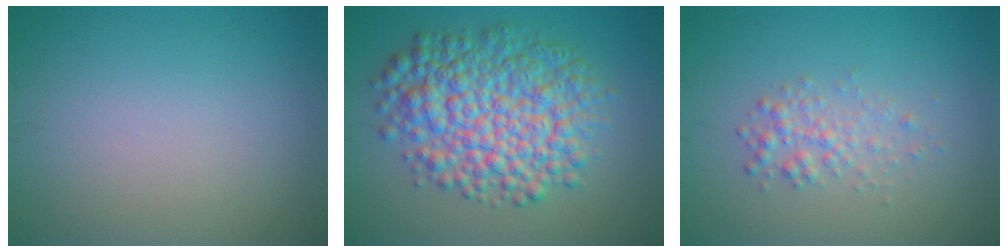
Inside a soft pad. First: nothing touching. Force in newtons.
{"total": 9.0, "press": 9.0, "slide": 0.1}
{"total": 1.9, "press": 1.9, "slide": 0.0}